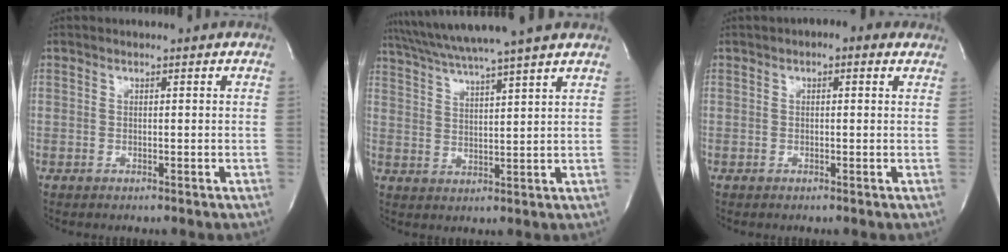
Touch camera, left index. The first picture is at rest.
{"total": 13.1, "force": [11.1, -1.0, 6.8], "torque": [-0.126, 0.022, 0.170]}
{"total": 2.5, "force": [0.8, 1.3, 2.0], "torque": [-0.031, 0.013, 0.006]}